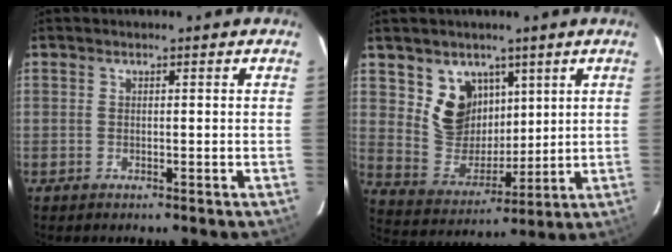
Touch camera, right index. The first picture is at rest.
{"total": 10.6, "force": [5.3, 8.4, 3.8], "torque": [-0.075, 0.001, 0.120]}